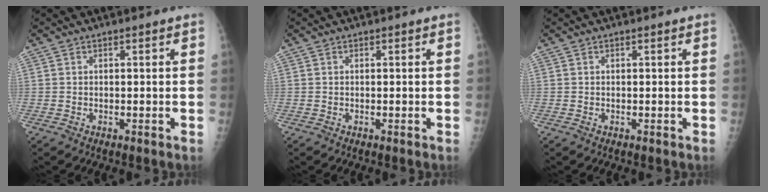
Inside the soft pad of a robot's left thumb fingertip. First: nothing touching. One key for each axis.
{"total": 0.0}
{"total": 0.0}